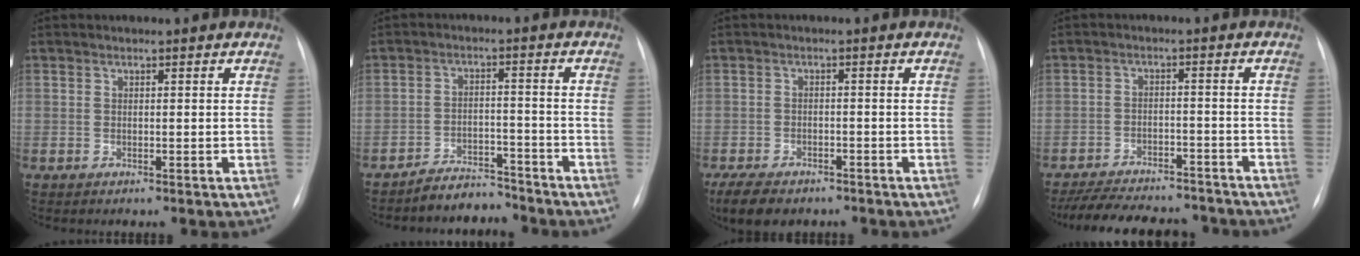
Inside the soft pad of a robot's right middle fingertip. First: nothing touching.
{"total": 5.0, "force": [-4.8, 1.4, 0.0], "torque": [-0.002, 0.003, -0.077]}
{"total": 8.1, "force": [-6.1, 3.7, 3.8], "torque": [-0.067, -0.009, -0.088]}
{"total": 15.8, "force": [-14.0, 4.7, 5.6], "torque": [-0.115, 0.002, -0.196]}